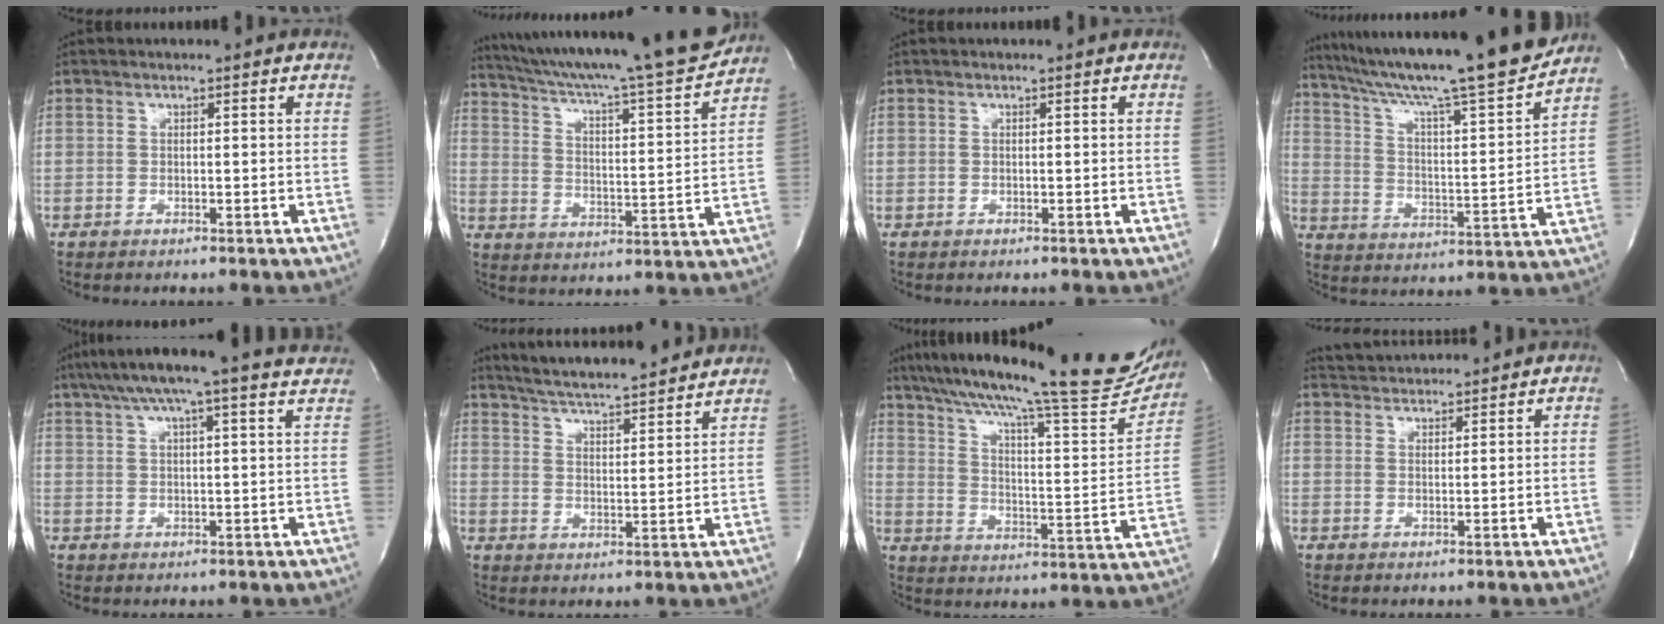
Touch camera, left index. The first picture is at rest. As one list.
[{"total": 23.1, "force": [20.8, 0.2, 10.1], "torque": [-0.171, -0.034, 0.298]}, {"total": 0.0}, {"total": 22.4, "force": [19.4, -0.5, 11.2], "torque": [-0.188, -0.027, 0.294]}, {"total": 18.2, "force": [15.6, 0.8, 9.3], "torque": [-0.158, 0.030, 0.197]}, {"total": 17.7, "force": [16.2, 1.4, 6.9], "torque": [-0.115, 0.016, 0.233]}, {"total": 30.4, "force": [25.2, 3.9, 16.6], "torque": [-0.272, -0.030, 0.338]}, {"total": 5.4, "force": [5.3, 0.4, 0.5], "torque": [-0.017, 0.031, 0.086]}]